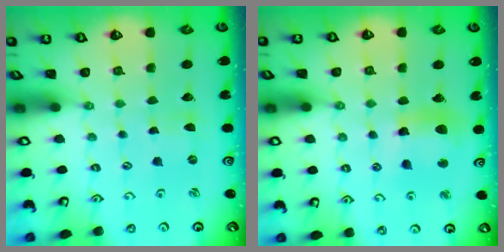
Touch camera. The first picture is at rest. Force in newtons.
{"total": 11.1, "press": 10.8, "slide": 2.2}